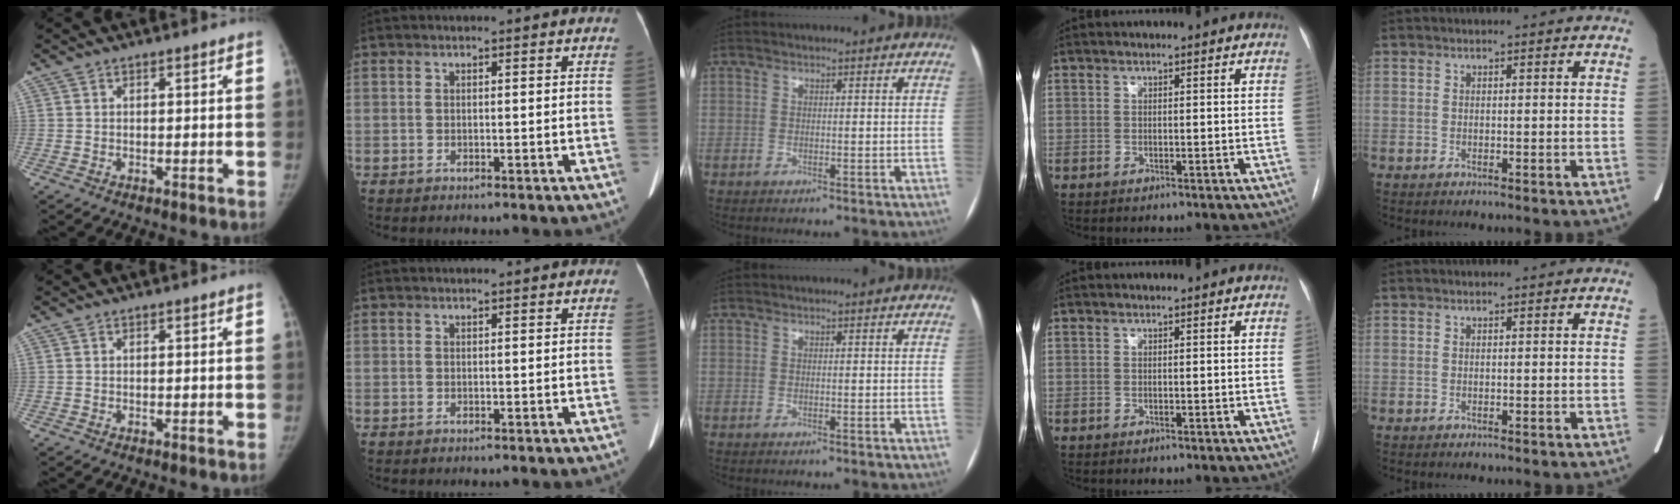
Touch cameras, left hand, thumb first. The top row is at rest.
{"index": {"total": 0.9, "force": [0.8, 0.0, 0.4], "torque": [-0.009, 0.004, 0.011]}}